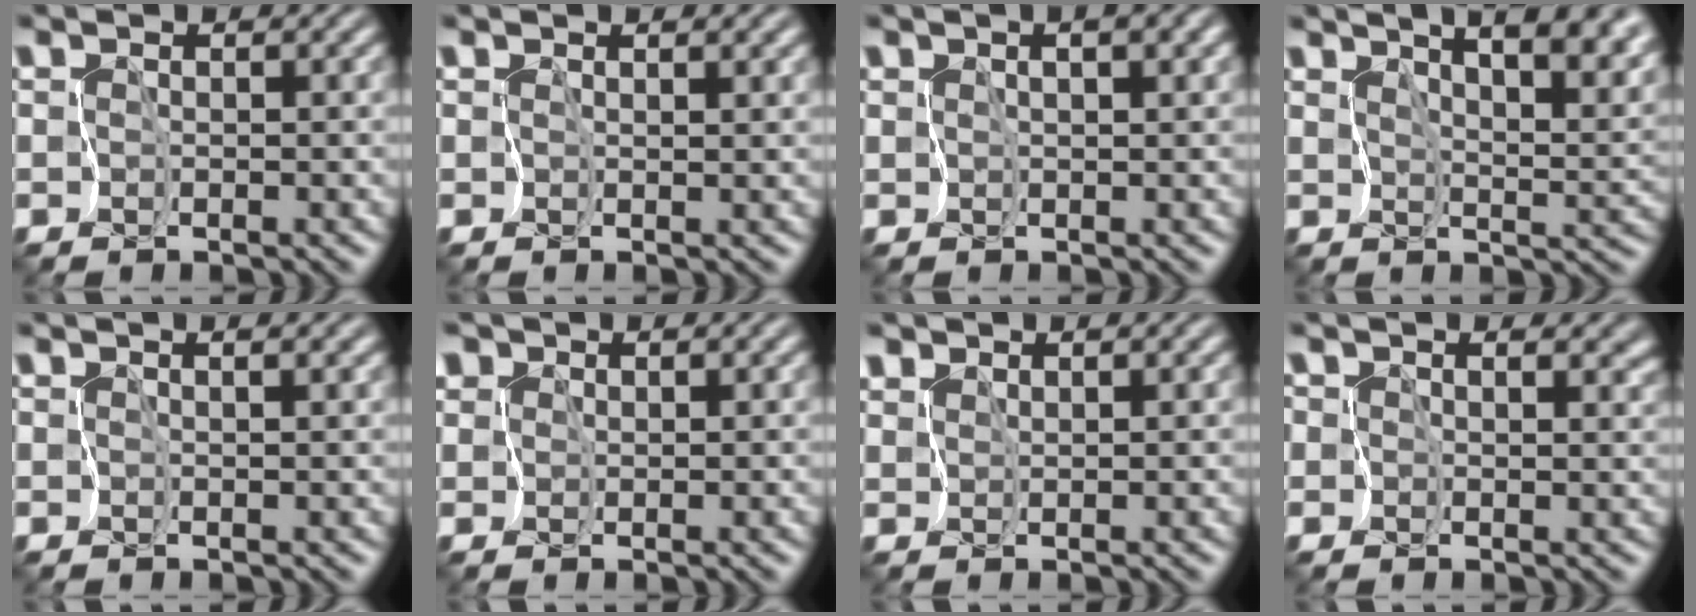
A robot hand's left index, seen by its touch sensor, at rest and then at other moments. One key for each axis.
{"total": 0.9, "fx": 0.7, "fy": 0.0, "fz": 0.6, "tx": -0.010, "ty": 0.002, "tz": 0.017}
{"total": 2.9, "fx": 1.3, "fy": 1.3, "fz": 2.3, "tx": -0.030, "ty": 0.008, "tz": 0.020}
{"total": 11.9, "fx": 7.6, "fy": 4.4, "fz": 8.0, "tx": -0.110, "ty": 0.032, "tz": 0.102}
{"total": 1.3, "fx": 0.9, "fy": 0.2, "fz": 0.8, "tx": -0.010, "ty": 0.005, "tz": 0.012}
{"total": 3.5, "fx": 2.0, "fy": 2.5, "fz": 1.4, "tx": -0.032, "ty": 0.018, "tz": 0.022}
{"total": 1.3, "fx": 1.2, "fy": 0.4, "fz": 0.2, "tx": -0.009, "ty": 0.004, "tz": 0.021}
{"total": 4.3, "fx": 2.3, "fy": 2.8, "fz": 2.4, "tx": -0.042, "ty": 0.012, "tz": 0.019}